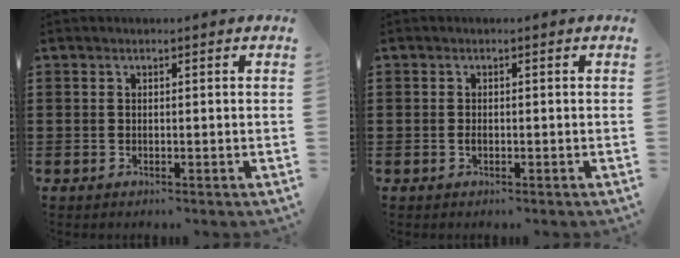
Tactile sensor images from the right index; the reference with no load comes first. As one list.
[{"total": 0.7, "force": [-0.3, 0.2, 0.6], "torque": [-0.013, -0.007, -0.004]}]